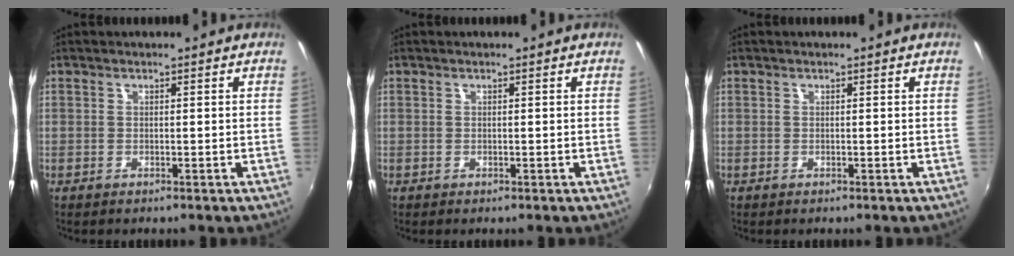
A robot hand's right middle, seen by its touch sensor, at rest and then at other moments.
{"total": 0.0}
{"total": 0.0}